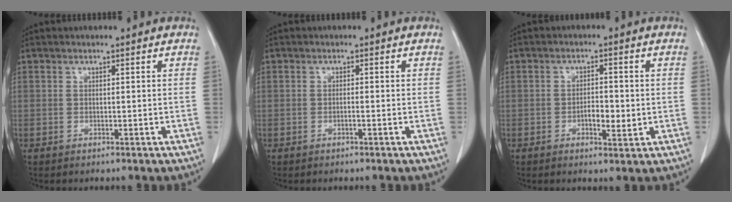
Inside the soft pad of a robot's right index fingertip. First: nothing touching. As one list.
[{"total": 0.6, "force": [-0.2, 0.0, 0.5], "torque": [-0.010, 0.001, -0.005]}, {"total": 3.9, "force": [-0.8, 1.4, 3.5], "torque": [-0.057, 0.002, -0.009]}]